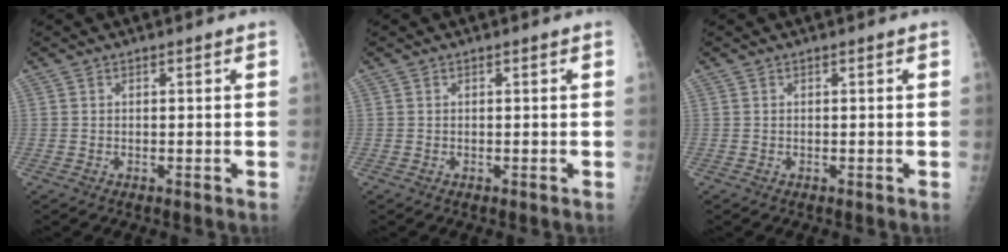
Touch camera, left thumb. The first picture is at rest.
{"total": 0.0}
{"total": 0.0}